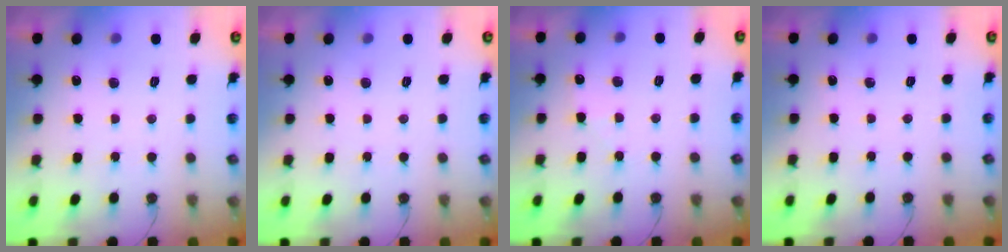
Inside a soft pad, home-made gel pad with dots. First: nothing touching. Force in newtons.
{"total": 0.0}
{"total": 4.8, "press": 4.7, "slide": 0.8}
{"total": 0.0}